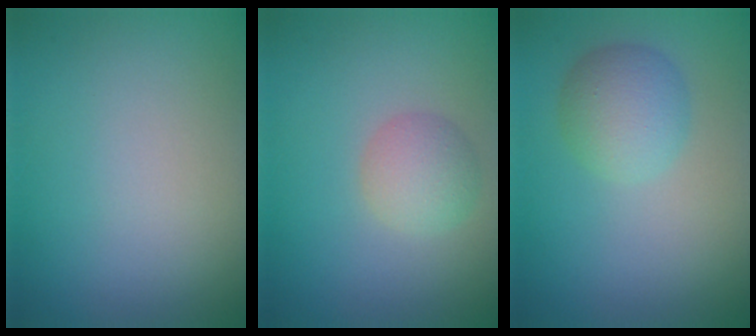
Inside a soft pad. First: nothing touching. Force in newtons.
{"total": 2.6, "press": 2.6, "slide": 0.1}
{"total": 3.5, "press": 3.4, "slide": 0.2}